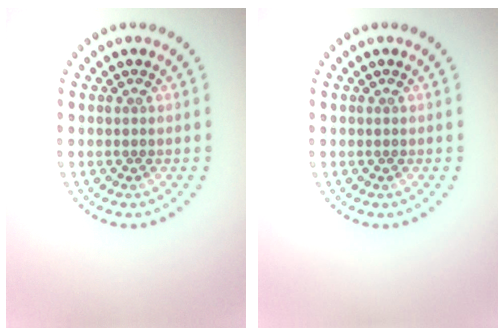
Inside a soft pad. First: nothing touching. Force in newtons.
{"total": 0.0}